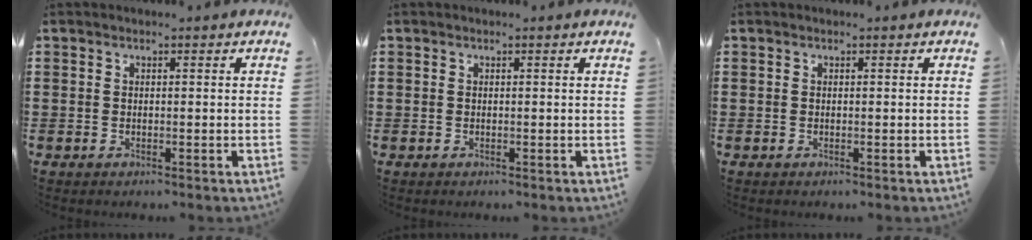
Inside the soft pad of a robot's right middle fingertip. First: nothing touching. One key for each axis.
{"total": 0.0}
{"total": 0.0}